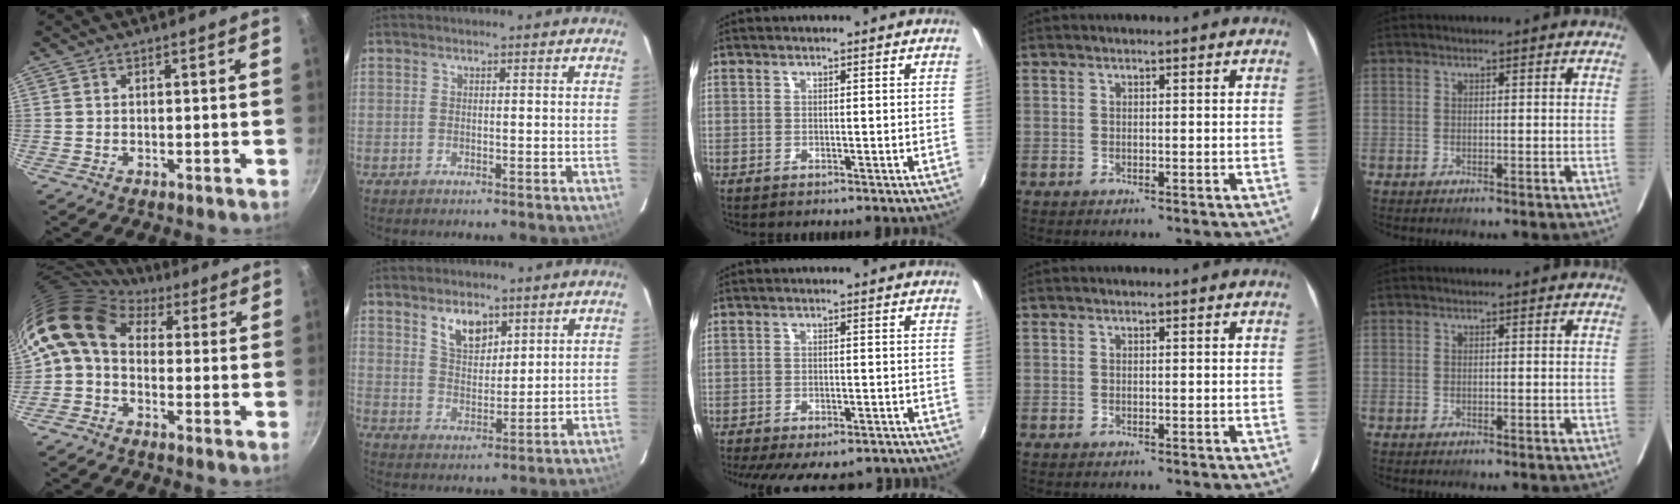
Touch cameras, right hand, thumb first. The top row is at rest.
{"thumb": {"total": 10.5, "force": [1.6, 7.7, 7.0], "torque": [-0.126, 0.025, 0.003]}, "index": {"total": 7.0, "force": [4.1, 3.8, 4.2], "torque": [-0.068, 0.006, 0.081]}, "middle": {"total": 13.8, "force": [-11.1, 4.7, 6.7], "torque": [-0.139, -0.034, -0.145]}}